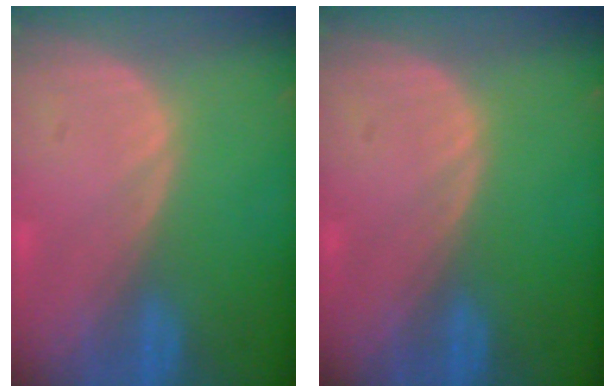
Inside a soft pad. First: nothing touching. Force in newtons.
{"total": 0.0}